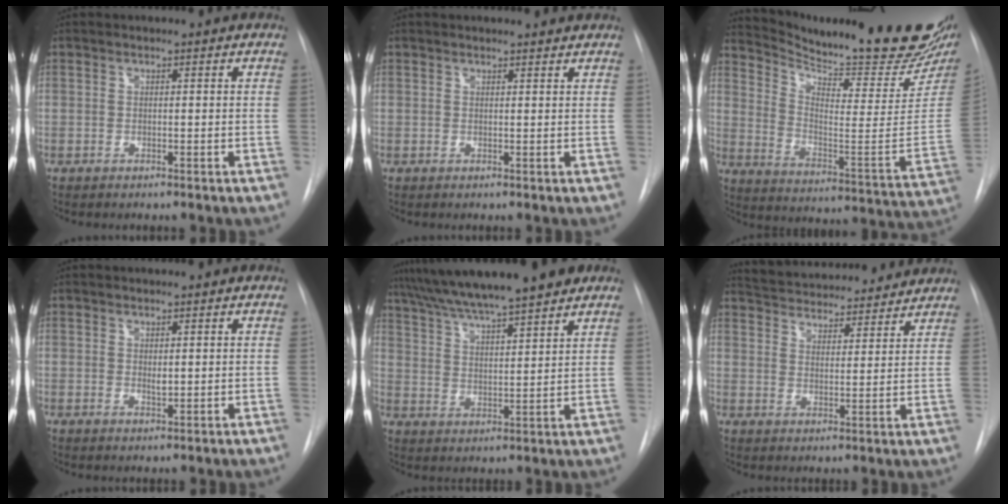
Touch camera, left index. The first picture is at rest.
{"total": 4.1, "force": [4.0, 0.4, 0.8], "torque": [-0.013, 0.009, 0.038]}
{"total": 26.2, "force": [23.0, 2.9, 12.3], "torque": [-0.196, -0.105, 0.310]}
{"total": 1.0, "force": [0.3, 0.4, 0.9], "torque": [-0.014, -0.006, 0.006]}
{"total": 16.4, "force": [13.8, 0.6, 8.9], "torque": [-0.149, 0.024, 0.216]}
{"total": 19.3, "force": [18.0, 4.2, 5.3], "torque": [-0.093, 0.016, 0.249]}